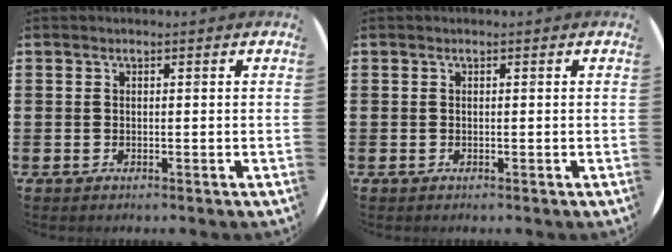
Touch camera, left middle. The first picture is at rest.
{"total": 0.0}